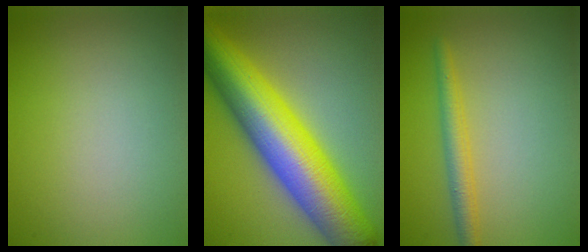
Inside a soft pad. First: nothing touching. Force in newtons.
{"total": 13.4, "press": 13.4, "slide": 0.2}
{"total": 2.4, "press": 2.4, "slide": 0.2}